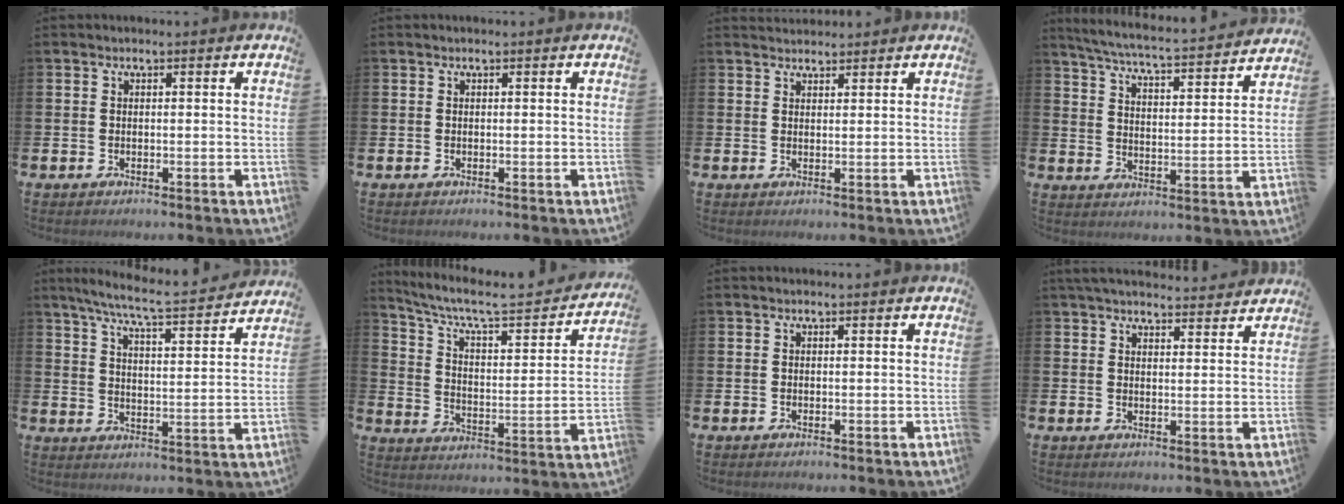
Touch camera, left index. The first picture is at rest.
{"total": 0.0}
{"total": 2.0, "force": [1.9, 0.6, 0.0], "torque": [0.009, -0.007, 0.033]}
{"total": 5.7, "force": [5.4, 0.1, 1.8], "torque": [-0.059, -0.045, 0.088]}
{"total": 7.4, "force": [6.7, 0.2, 3.1], "torque": [-0.079, -0.048, 0.111]}
{"total": 7.7, "force": [6.4, 1.9, 3.8], "torque": [-0.098, -0.047, 0.101]}
{"total": 0.0}
{"total": 4.4, "force": [4.3, 0.7, 0.8], "torque": [-0.021, -0.021, 0.078]}